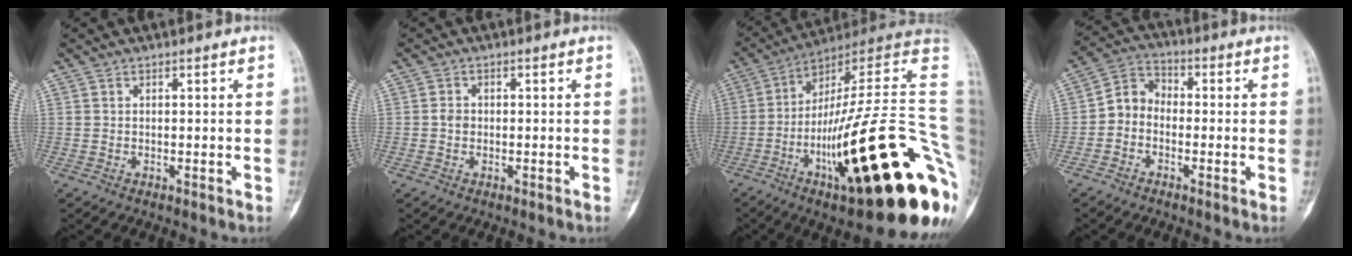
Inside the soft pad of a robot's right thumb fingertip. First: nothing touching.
{"total": 1.5, "force": [-0.3, 1.2, 0.9], "torque": [-0.011, 0.004, -0.008]}
{"total": 36.4, "force": [-9.9, 7.6, 34.2], "torque": [-0.407, 0.057, -0.155]}
{"total": 5.7, "force": [-1.7, 4.6, 2.9], "torque": [-0.035, 0.028, -0.049]}